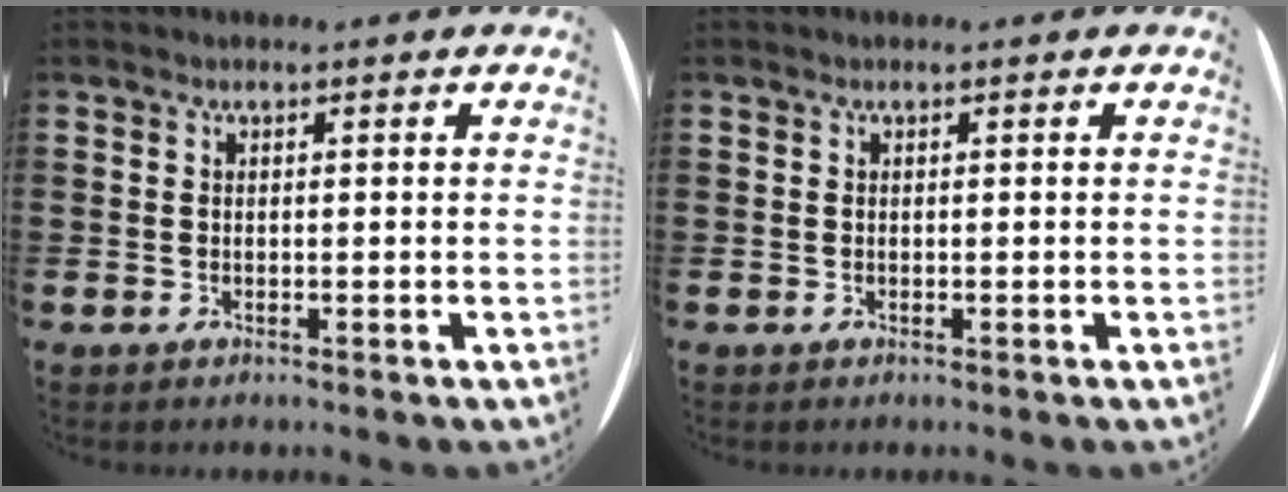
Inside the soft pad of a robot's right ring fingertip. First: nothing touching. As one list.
[{"total": 0.0}]